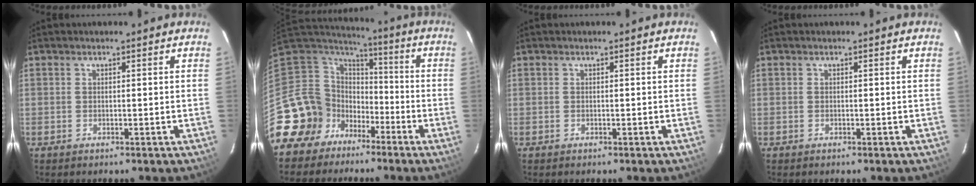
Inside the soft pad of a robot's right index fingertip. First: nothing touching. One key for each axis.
{"total": 13.7, "fx": -7.2, "fy": 11.3, "fz": 2.7, "tx": -0.082, "ty": 0.038, "tz": -0.141}
{"total": 0.0}
{"total": 0.0}